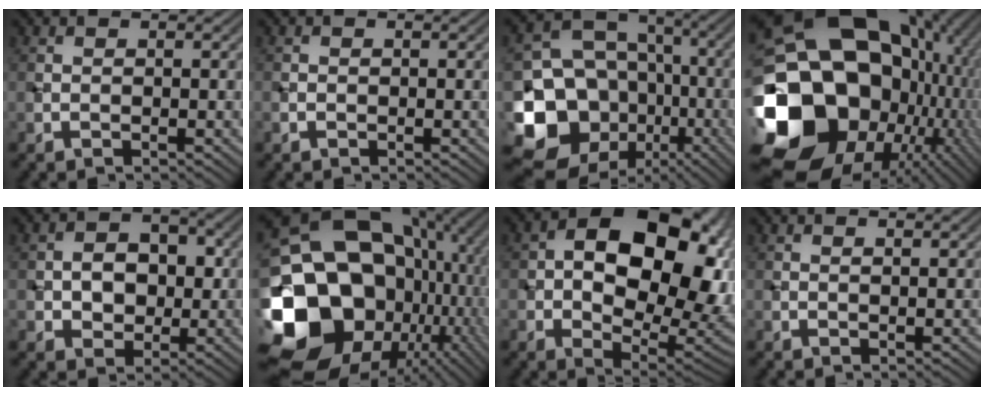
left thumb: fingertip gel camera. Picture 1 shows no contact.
{"total": 0.5, "force": [-0.2, 0.4, 0.2], "torque": [-0.003, -0.003, -0.005]}
{"total": 18.7, "force": [-5.9, 16.0, 7.5], "torque": [-0.190, -0.031, -0.101]}
{"total": 23.0, "force": [-0.3, 18.3, 13.9], "torque": [-0.334, -0.070, 0.052]}
{"total": 5.2, "force": [-0.1, 4.1, 3.2], "torque": [-0.048, 0.004, -0.014]}
{"total": 21.5, "force": [-1.8, 17.4, 12.5], "torque": [-0.302, -0.030, 0.002]}
{"total": 17.8, "force": [2.7, 11.0, 13.7], "torque": [-0.192, -0.006, 0.050]}
{"total": 0.8, "force": [0.6, -0.1, 0.6], "torque": [-0.010, 0.004, 0.011]}